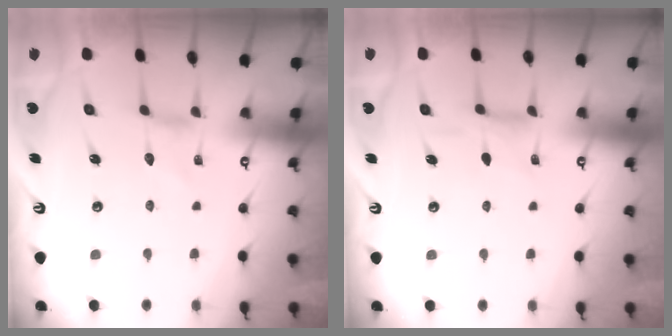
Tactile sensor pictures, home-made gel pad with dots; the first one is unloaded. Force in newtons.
{"total": 1.2, "press": 1.1, "slide": 0.4}